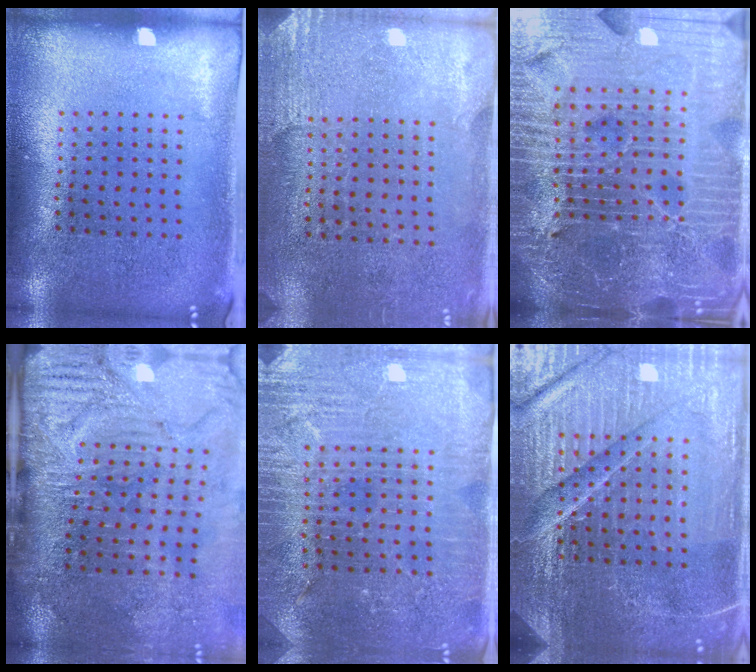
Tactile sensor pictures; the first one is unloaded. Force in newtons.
{"total": 2.7, "press": 2.4, "slide": 1.1}
{"total": 7.2, "press": 6.2, "slide": 3.7}
{"total": 5.1, "press": 4.2, "slide": 2.9}
{"total": 3.7, "press": 3.6, "slide": 0.9}
{"total": 5.9, "press": 5.3, "slide": 2.4}